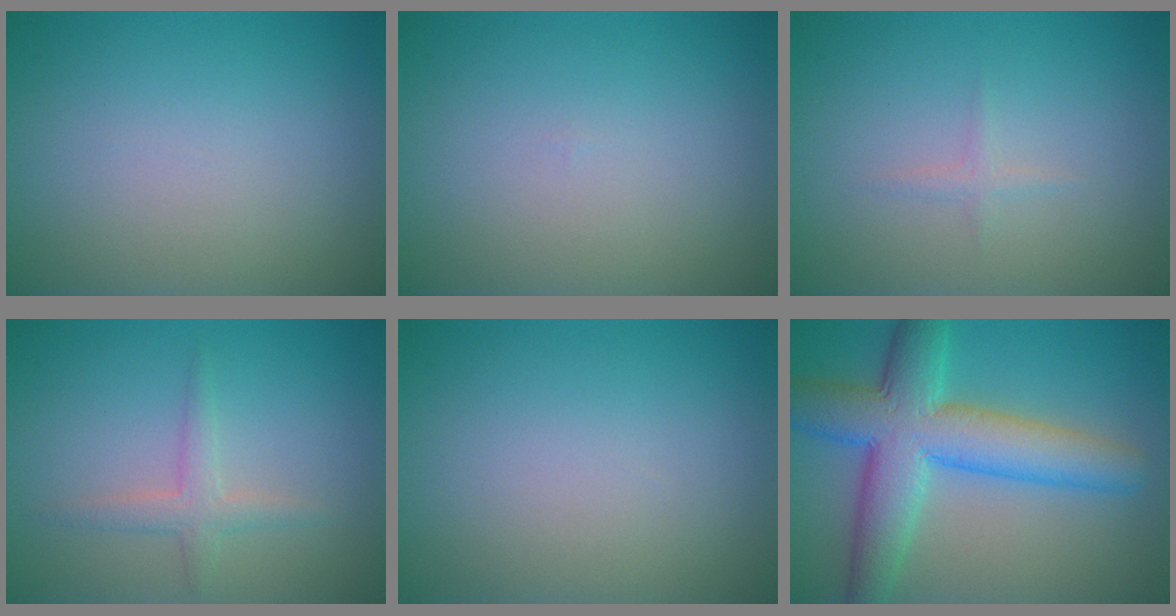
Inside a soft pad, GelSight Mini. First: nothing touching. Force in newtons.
{"total": 0.0}
{"total": 0.7, "press": 0.7, "slide": 0.1}
{"total": 1.9, "press": 1.9, "slide": 0.1}
{"total": 0.0}
{"total": 9.0, "press": 9.0, "slide": 0.2}